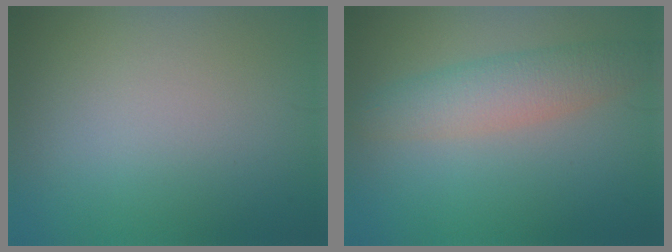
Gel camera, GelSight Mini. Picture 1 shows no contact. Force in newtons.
{"total": 4.0, "press": 4.0, "slide": 0.1}